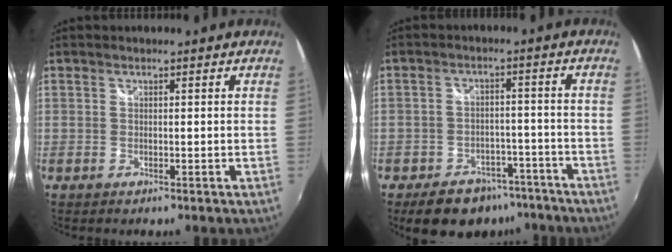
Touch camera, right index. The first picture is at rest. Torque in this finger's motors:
{"motor_torque": [0.07, -0.21, -0.01, -0.14]}